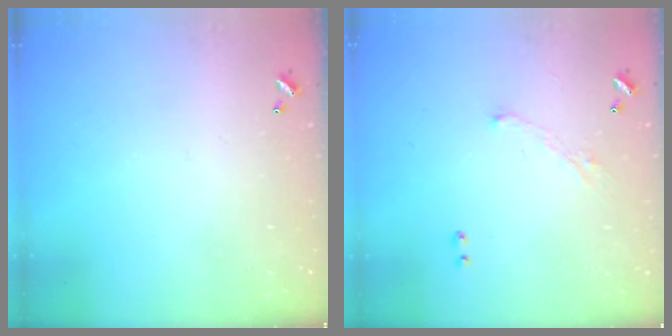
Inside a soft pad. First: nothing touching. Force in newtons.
{"total": 3.5, "press": 3.4, "slide": 0.8}